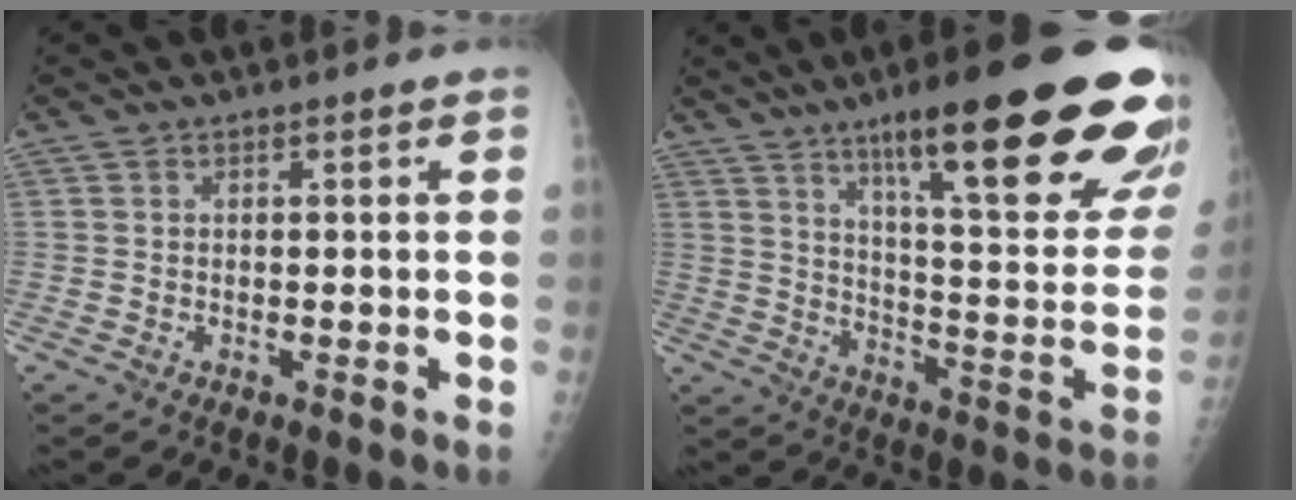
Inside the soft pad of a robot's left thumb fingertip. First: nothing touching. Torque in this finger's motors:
{"motor_torque": [3.27, 1.73, 1.72, -1.05, 0.47]}